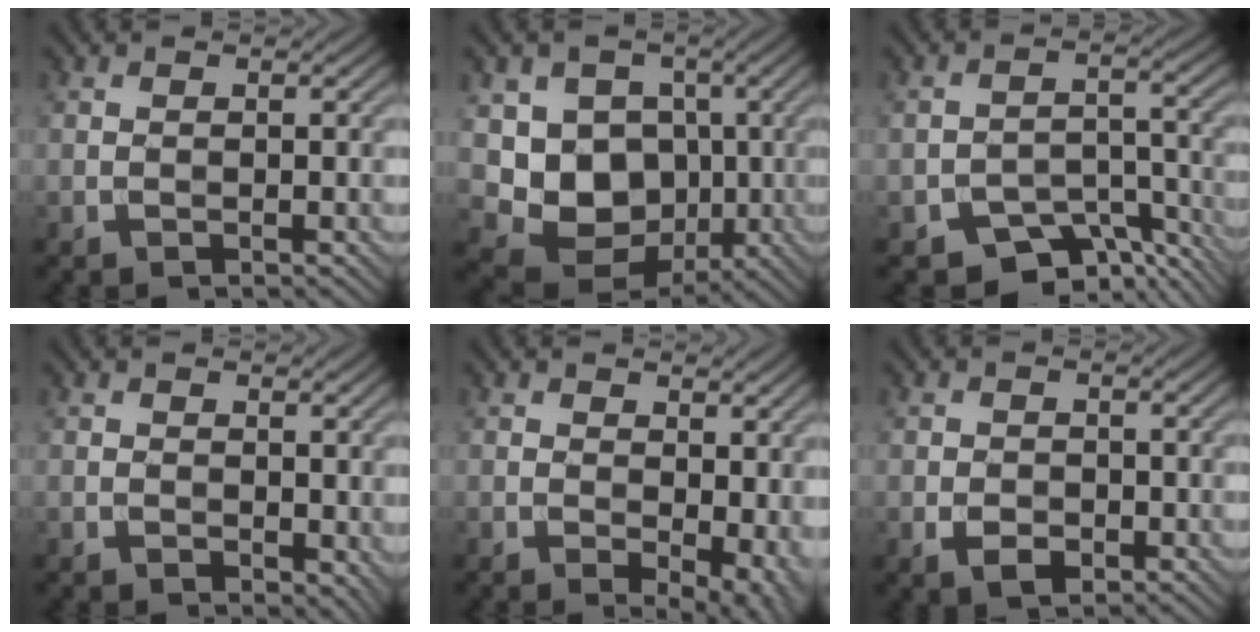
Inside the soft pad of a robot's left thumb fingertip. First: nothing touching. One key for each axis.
{"total": 9.7, "fx": -0.3, "fy": 8.2, "fz": 5.2, "tx": -0.105, "ty": -0.029, "tz": -0.018}
{"total": 8.2, "fx": -6.1, "fy": 4.2, "fz": 3.6, "tx": -0.045, "ty": -0.007, "tz": -0.100}
{"total": 2.3, "fx": 0.4, "fy": 1.5, "fz": 1.7, "tx": -0.025, "ty": -0.007, "tz": 0.012}
{"total": 5.6, "fx": 0.1, "fy": 3.0, "fz": 4.7, "tx": -0.060, "ty": -0.008, "tz": 0.007}
{"total": 2.7, "fx": -0.9, "fy": 2.0, "fz": 1.6, "tx": -0.030, "ty": -0.011, "tz": -0.016}